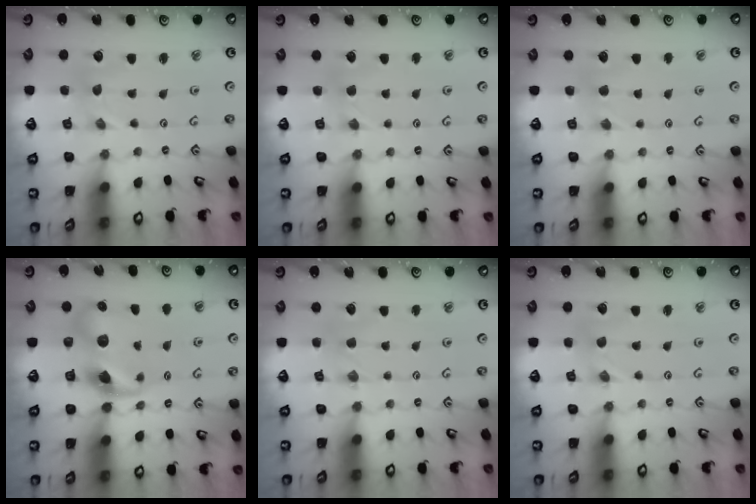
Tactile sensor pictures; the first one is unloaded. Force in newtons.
{"total": 1.9, "press": 1.8, "slide": 0.4}
{"total": 3.0, "press": 2.9, "slide": 0.5}
{"total": 9.9, "press": 9.7, "slide": 1.6}
{"total": 1.2, "press": 1.2, "slide": 0.1}
{"total": 0.0}